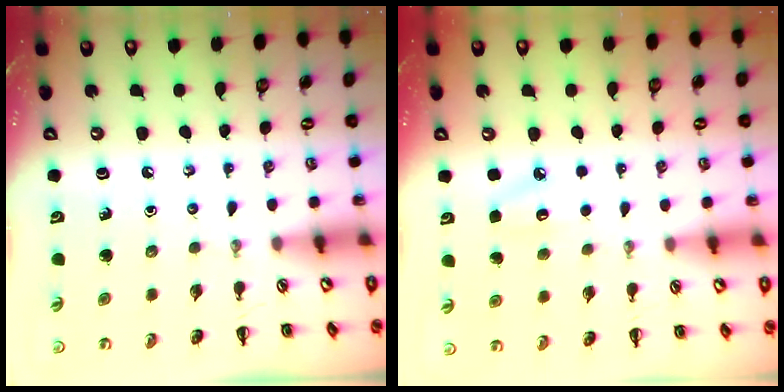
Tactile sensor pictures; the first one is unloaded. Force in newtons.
{"total": 6.4, "press": 6.1, "slide": 1.8}